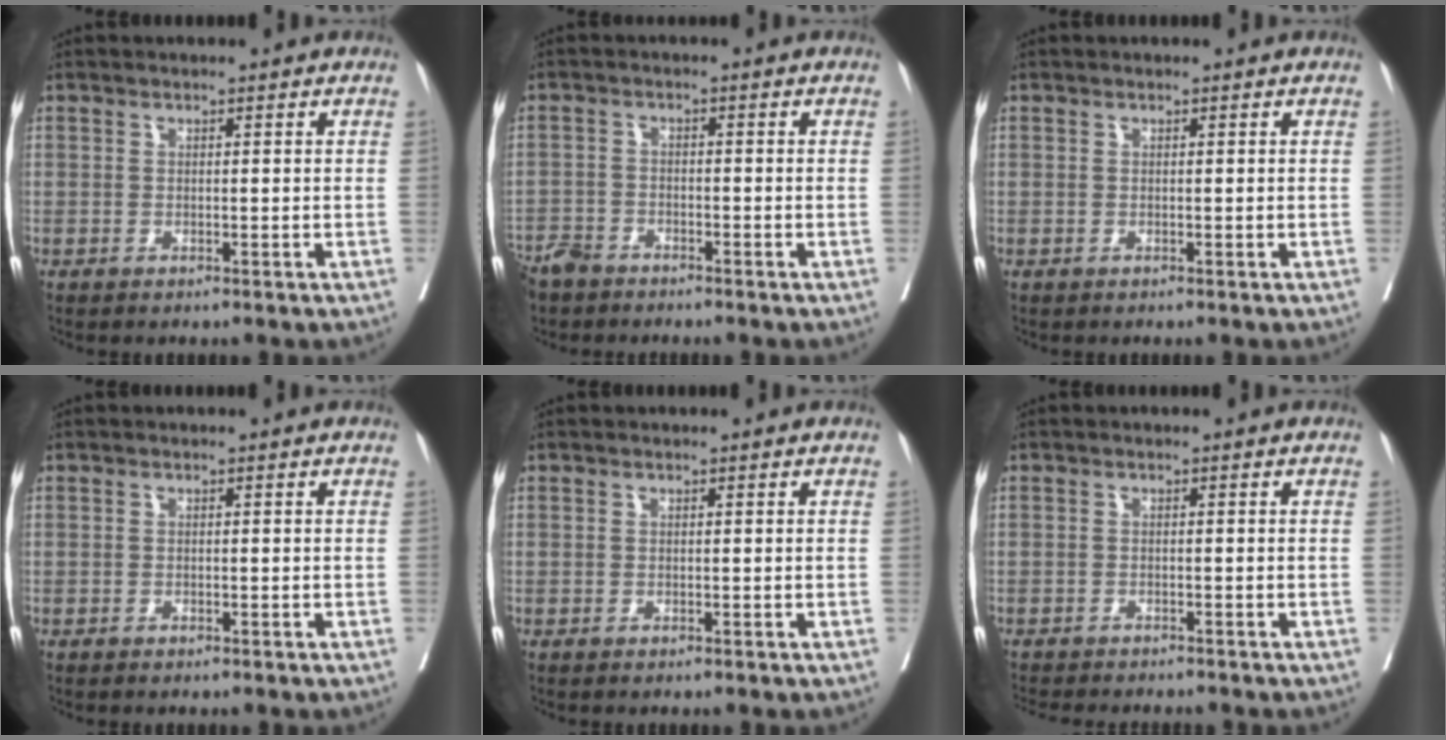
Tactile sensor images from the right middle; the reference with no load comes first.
{"total": 4.2, "force": [-3.7, 1.7, 1.0], "torque": [-0.021, -0.005, -0.073]}
{"total": 0.0}
{"total": 0.8, "force": [-0.5, 0.2, 0.5], "torque": [-0.014, -0.003, -0.005]}
{"total": 0.0}
{"total": 8.6, "force": [-7.9, 1.4, 3.3], "torque": [-0.048, -0.012, -0.105]}